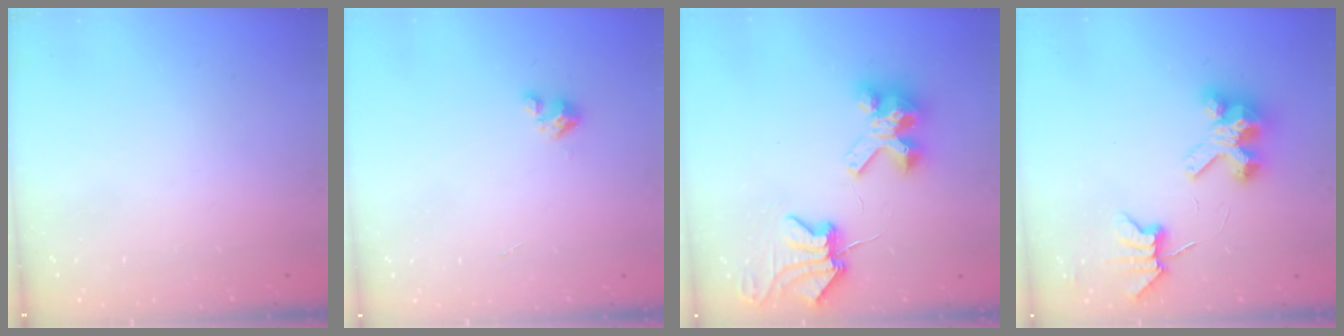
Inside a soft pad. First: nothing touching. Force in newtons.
{"total": 2.9, "press": 2.9, "slide": 0.3}
{"total": 7.9, "press": 7.8, "slide": 1.0}
{"total": 8.0, "press": 8.0, "slide": 0.7}